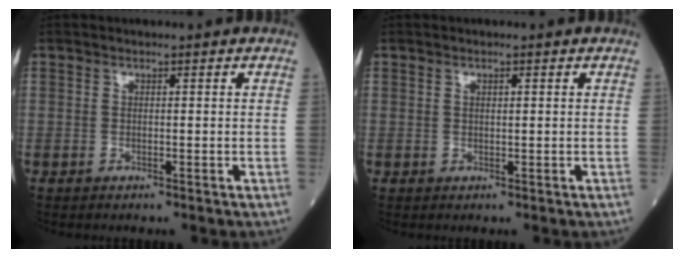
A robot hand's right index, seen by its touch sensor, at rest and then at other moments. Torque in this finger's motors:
{"motor_torque": [-0.09, 0.01, -0.03, -0.01]}